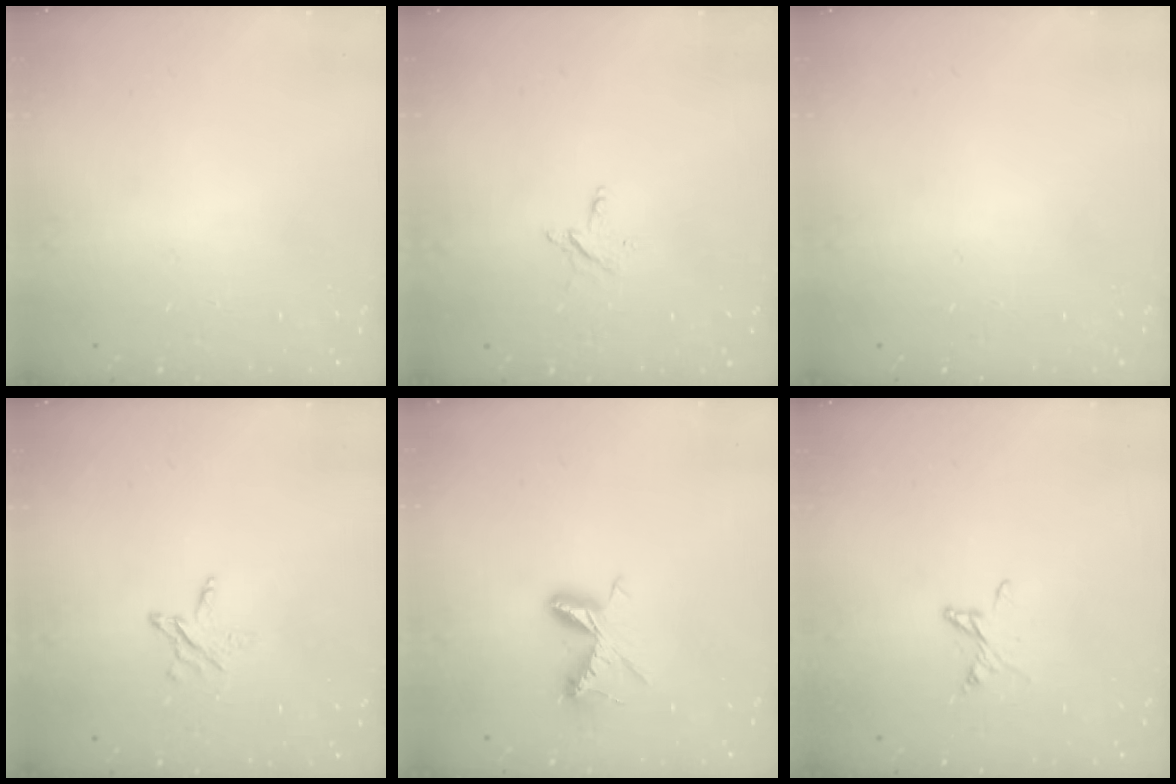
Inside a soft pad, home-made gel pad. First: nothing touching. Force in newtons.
{"total": 2.4, "press": 2.4, "slide": 0.2}
{"total": 0.0}
{"total": 2.9, "press": 2.9, "slide": 0.3}
{"total": 6.6, "press": 6.6, "slide": 0.7}
{"total": 4.5, "press": 4.4, "slide": 0.4}